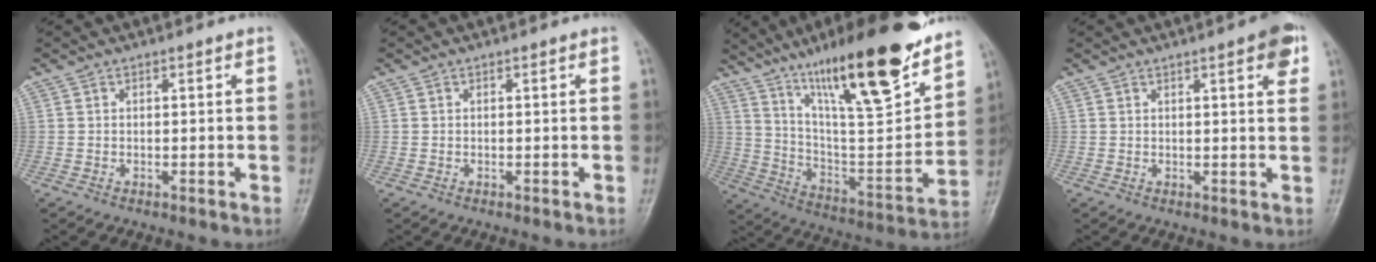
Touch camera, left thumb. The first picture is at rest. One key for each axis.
{"total": 0.0}
{"total": 28.3, "fx": 18.8, "fy": 6.1, "fz": 20.2, "tx": -0.293, "ty": -0.069, "tz": 0.314}
{"total": 4.9, "fx": 2.5, "fy": 1.2, "fz": 4.1, "tx": -0.042, "ty": -0.006, "tz": 0.025}